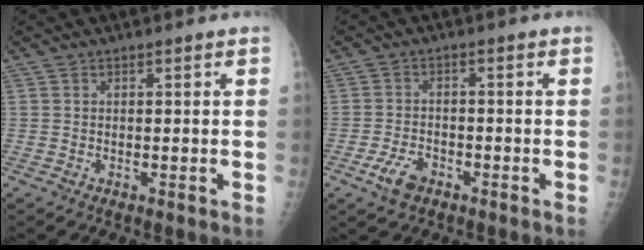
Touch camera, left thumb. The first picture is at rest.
{"total": 4.7, "force": [-2.7, 2.8, 2.7], "torque": [-0.050, 0.011, -0.048]}